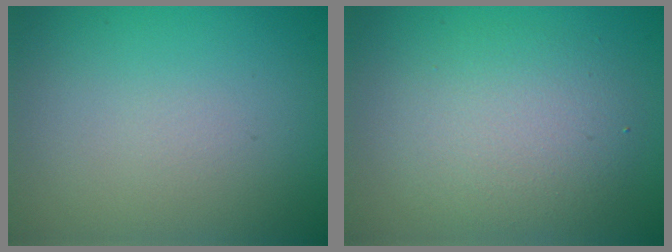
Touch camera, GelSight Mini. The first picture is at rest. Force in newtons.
{"total": 4.0, "press": 4.0, "slide": 0.2}